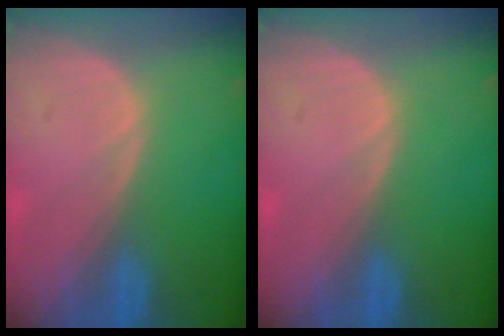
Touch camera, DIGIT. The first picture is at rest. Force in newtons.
{"total": 0.0}